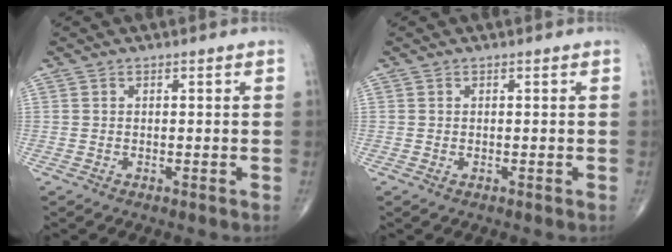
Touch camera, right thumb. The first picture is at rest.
{"total": 0.0}